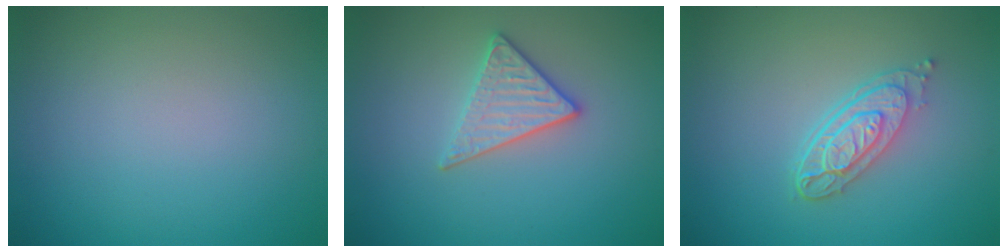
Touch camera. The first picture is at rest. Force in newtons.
{"total": 2.8, "press": 2.6, "slide": 1.1}
{"total": 4.1, "press": 3.0, "slide": 2.7}